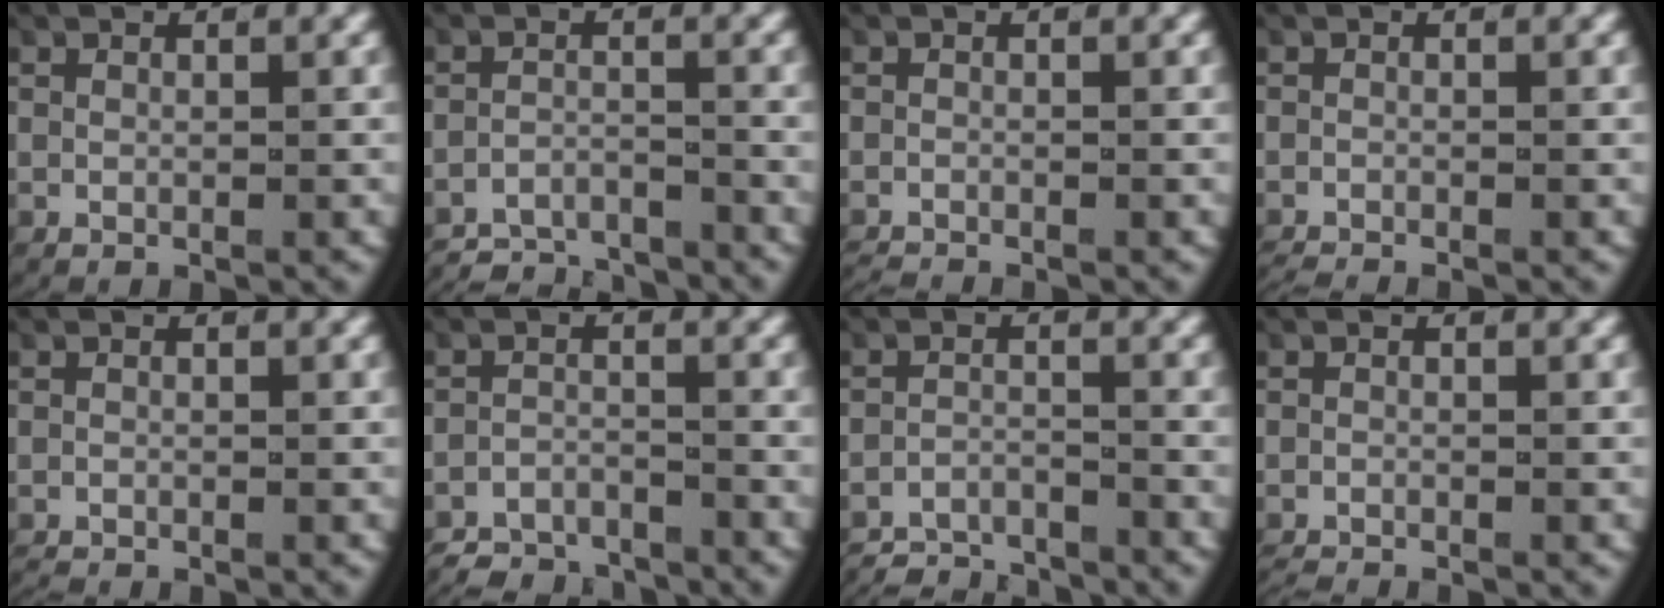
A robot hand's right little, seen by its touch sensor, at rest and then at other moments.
{"total": 5.2, "force": [-5.0, 1.4, 0.6], "torque": [-0.001, -0.015, -0.085]}
{"total": 1.6, "force": [-1.6, 0.2, 0.1], "torque": [-0.010, -0.010, -0.024]}
{"total": 2.1, "force": [-2.1, 0.5, 0.3], "torque": [-0.010, -0.010, -0.032]}
{"total": 0.9, "force": [-0.9, 0.0, 0.0], "torque": [-0.006, -0.008, -0.014]}
{"total": 4.7, "force": [-4.4, 1.5, 0.2], "torque": [0.005, -0.013, -0.079]}
{"total": 4.7, "force": [-4.6, 0.6, 0.1], "torque": [0.000, -0.021, -0.074]}
{"total": 1.9, "force": [-1.8, 0.3, 0.2], "torque": [-0.009, -0.010, -0.028]}